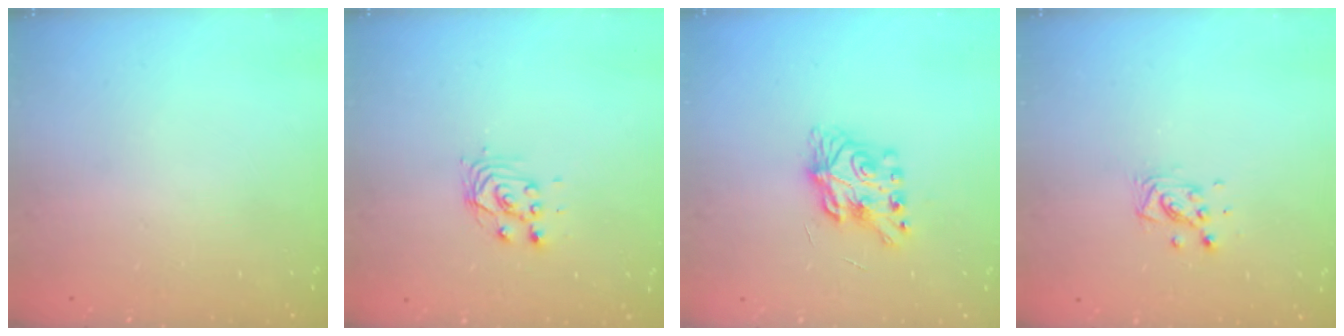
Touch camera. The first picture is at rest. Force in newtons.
{"total": 4.4, "press": 4.4, "slide": 0.2}
{"total": 7.8, "press": 7.8, "slide": 0.1}
{"total": 6.3, "press": 6.1, "slide": 1.7}